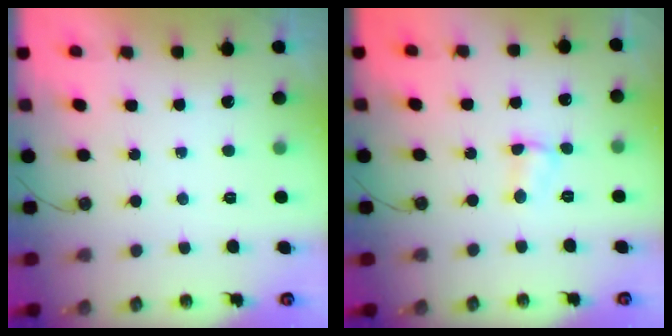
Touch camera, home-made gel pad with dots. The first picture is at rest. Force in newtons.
{"total": 3.3, "press": 3.3, "slide": 0.5}